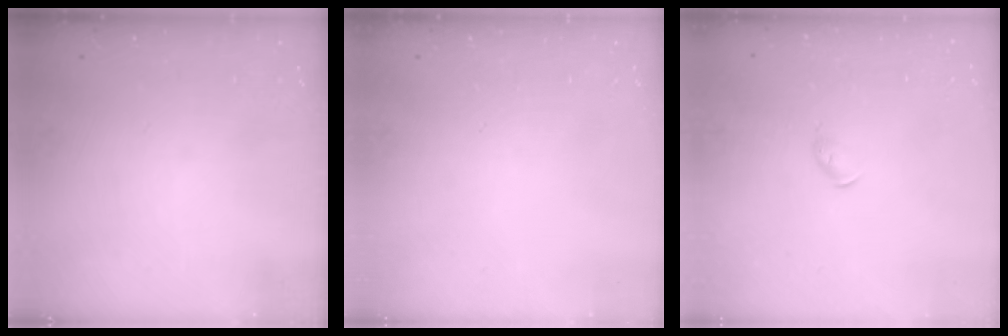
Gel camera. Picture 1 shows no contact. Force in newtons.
{"total": 0.0}
{"total": 3.2, "press": 3.2, "slide": 0.6}